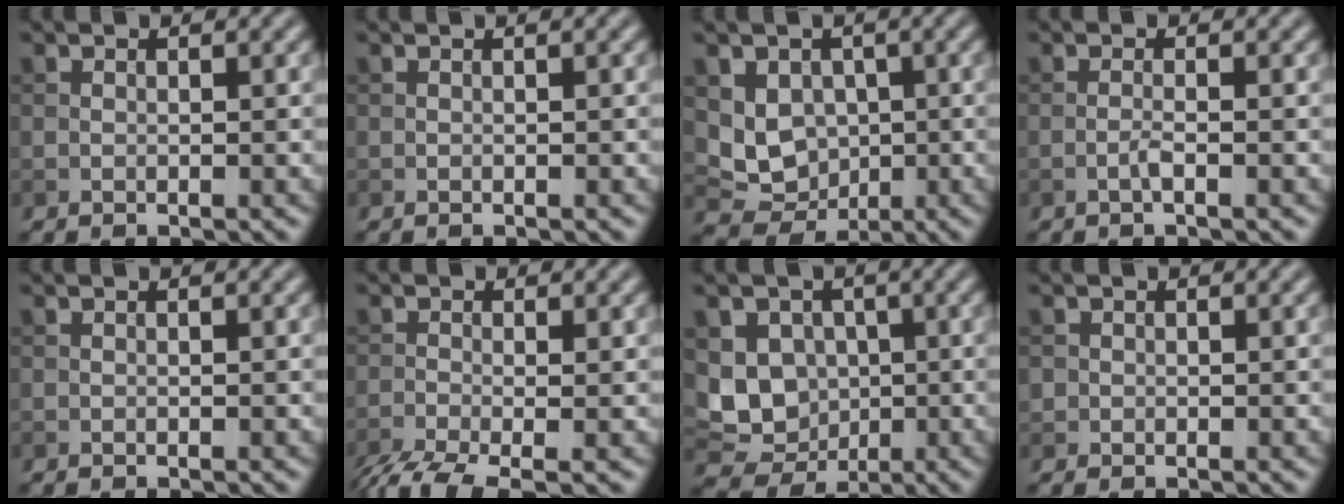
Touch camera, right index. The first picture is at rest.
{"total": 0.5, "force": [0.2, 0.1, 0.5], "torque": [-0.007, 0.006, 0.003]}
{"total": 5.5, "force": [0.6, 4.7, 2.7], "torque": [-0.044, -0.007, 0.011]}
{"total": 1.0, "force": [-0.4, 0.1, 0.9], "torque": [-0.018, 0.003, -0.011]}
{"total": 0.0}
{"total": 4.5, "force": [-3.0, 1.3, 3.1], "torque": [-0.066, -0.016, -0.063]}
{"total": 6.4, "force": [0.0, 5.6, 3.2], "torque": [-0.046, -0.010, -0.003]}
{"total": 0.7, "force": [0.0, 0.7, 0.0], "torque": [0.005, -0.003, -0.002]}